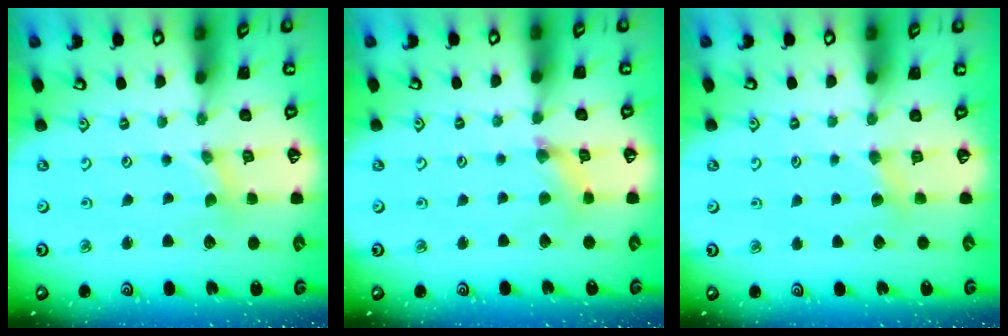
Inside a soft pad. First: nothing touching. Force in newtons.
{"total": 2.2, "press": 2.2, "slide": 0.4}
{"total": 4.2, "press": 4.2, "slide": 0.6}